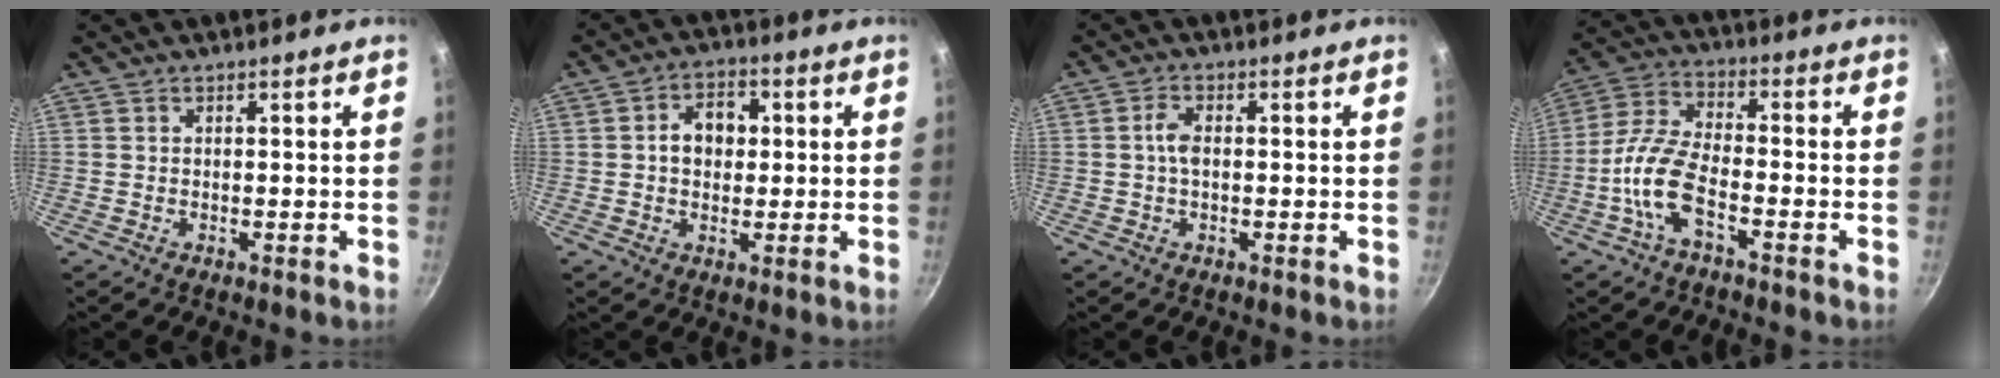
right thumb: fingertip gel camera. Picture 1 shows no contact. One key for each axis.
{"total": 6.9, "fx": 0.8, "fy": 5.0, "fz": 4.7, "tx": -0.054, "ty": 0.013, "tz": 0.008}
{"total": 3.1, "fx": 0.0, "fy": 1.7, "fz": 2.5, "tx": -0.053, "ty": 0.007, "tz": -0.002}
{"total": 10.3, "fx": -3.8, "fy": 4.5, "fz": 8.5, "tx": -0.183, "ty": 0.037, "tz": -0.080}